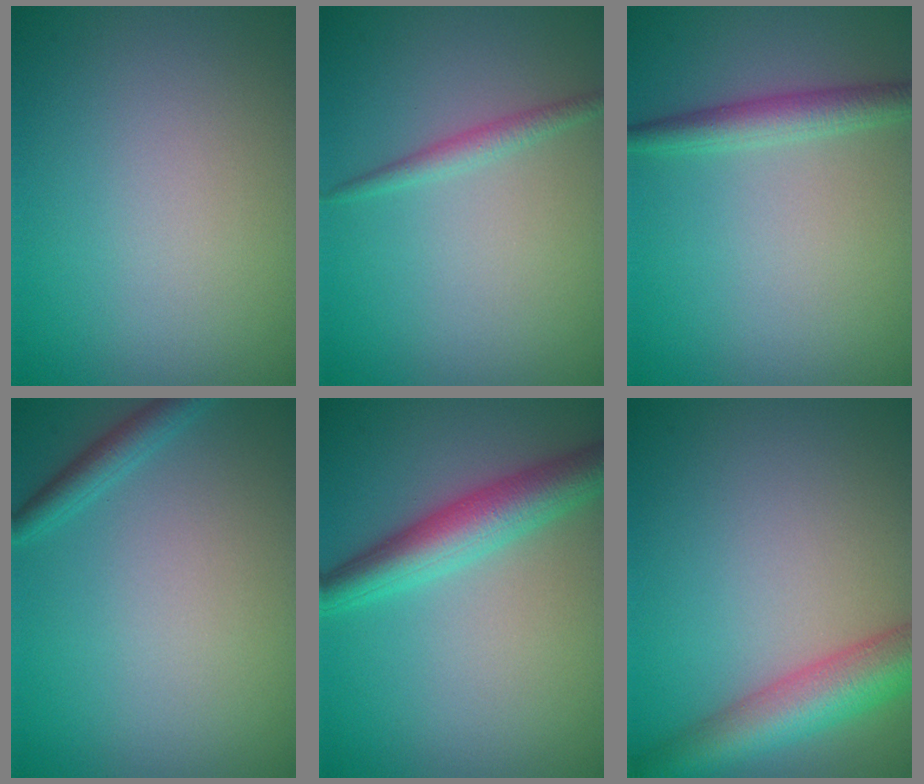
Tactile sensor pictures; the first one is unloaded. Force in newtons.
{"total": 1.4, "press": 1.4, "slide": 0.1}
{"total": 2.6, "press": 2.6, "slide": 0.0}
{"total": 1.8, "press": 1.8, "slide": 0.1}
{"total": 5.0, "press": 5.0, "slide": 0.1}
{"total": 6.0, "press": 6.0, "slide": 0.2}